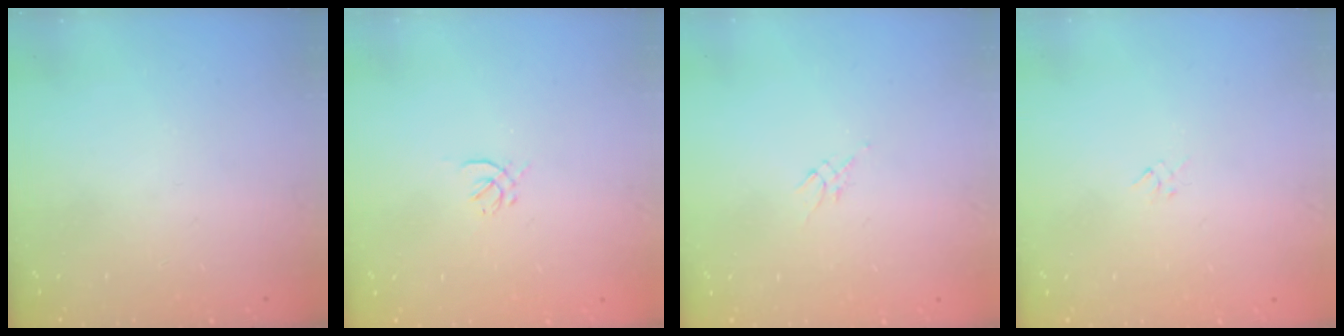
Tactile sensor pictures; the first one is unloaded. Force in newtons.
{"total": 0.7, "press": 0.5, "slide": 0.5}
{"total": 3.5, "press": 3.4, "slide": 0.8}
{"total": 2.3, "press": 2.2, "slide": 0.6}